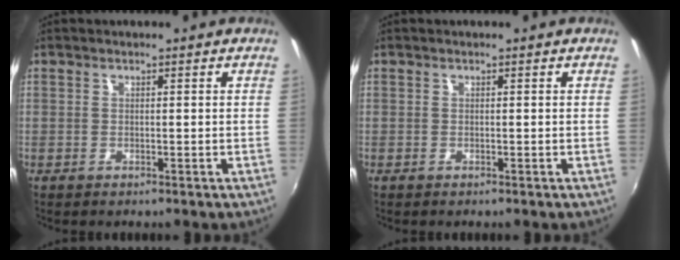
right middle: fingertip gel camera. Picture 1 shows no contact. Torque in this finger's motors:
{"motor_torque": [0.01, -0.03, 0.00, 0.01]}